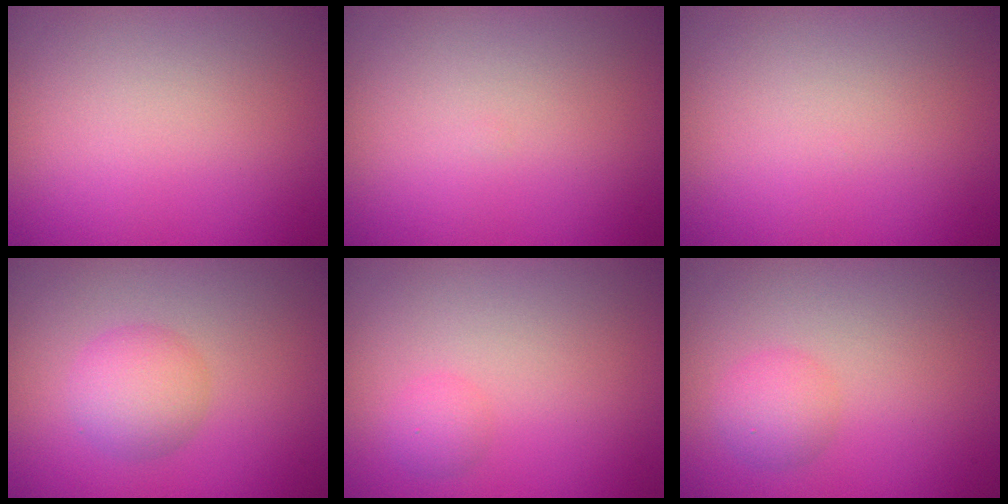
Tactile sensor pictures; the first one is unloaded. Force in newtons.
{"total": 0.0}
{"total": 0.0}
{"total": 3.2, "press": 3.2, "slide": 0.1}
{"total": 1.1, "press": 1.1, "slide": 0.1}
{"total": 2.0, "press": 2.0, "slide": 0.1}